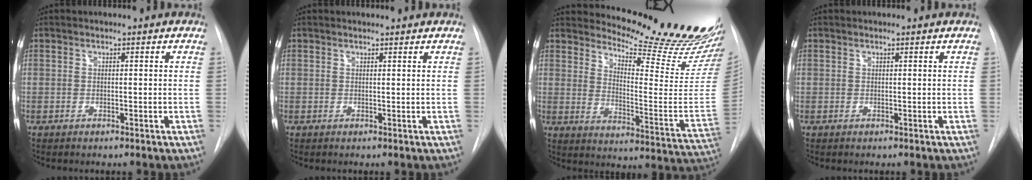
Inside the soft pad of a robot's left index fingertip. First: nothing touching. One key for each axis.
{"total": 2.3, "fx": 2.3, "fy": 0.2, "fz": 0.4, "tx": -0.009, "ty": 0.011, "tz": 0.028}
{"total": 21.8, "fx": 20.4, "fy": 0.6, "fz": 7.7, "tx": -0.116, "ty": -0.144, "tz": 0.253}
{"total": 1.0, "fx": 1.0, "fy": 0.0, "fz": 0.1, "tx": -0.008, "ty": 0.006, "tz": 0.014}